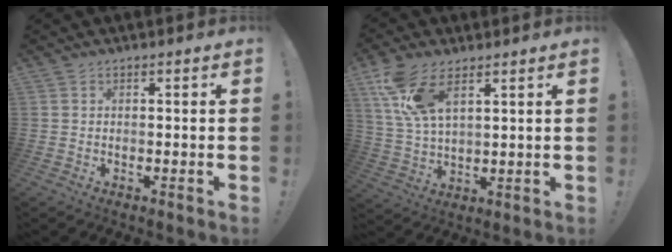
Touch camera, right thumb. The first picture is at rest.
{"total": 11.7, "force": [6.7, 5.1, 8.1], "torque": [-0.163, -0.019, 0.129]}